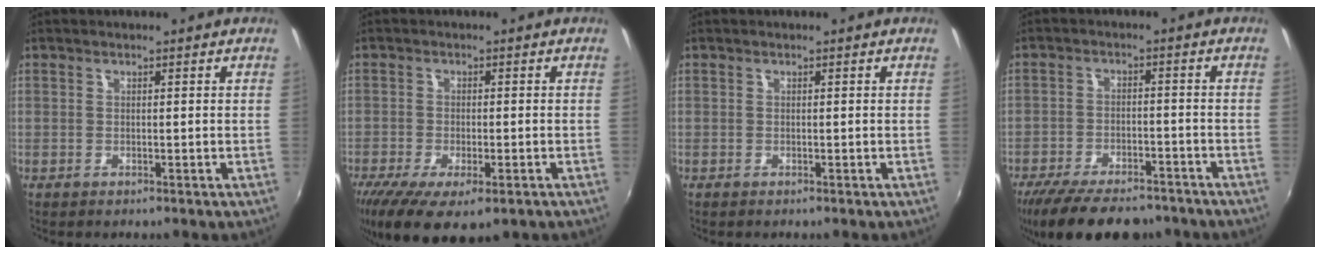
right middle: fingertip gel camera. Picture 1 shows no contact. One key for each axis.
{"total": 12.3, "fx": -7.4, "fy": 4.7, "fz": 8.7, "tx": -0.182, "ty": -0.052, "tz": -0.113}
{"total": 0.0}
{"total": 16.5, "fx": -13.0, "fy": 6.1, "fz": 8.2, "tx": -0.174, "ty": -0.027, "tz": -0.198}